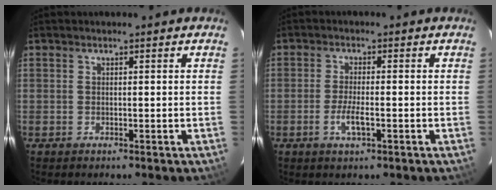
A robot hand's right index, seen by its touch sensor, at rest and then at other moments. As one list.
[{"total": 3.7, "force": [-1.5, 0.8, 3.3], "torque": [-0.071, -0.006, -0.030]}]